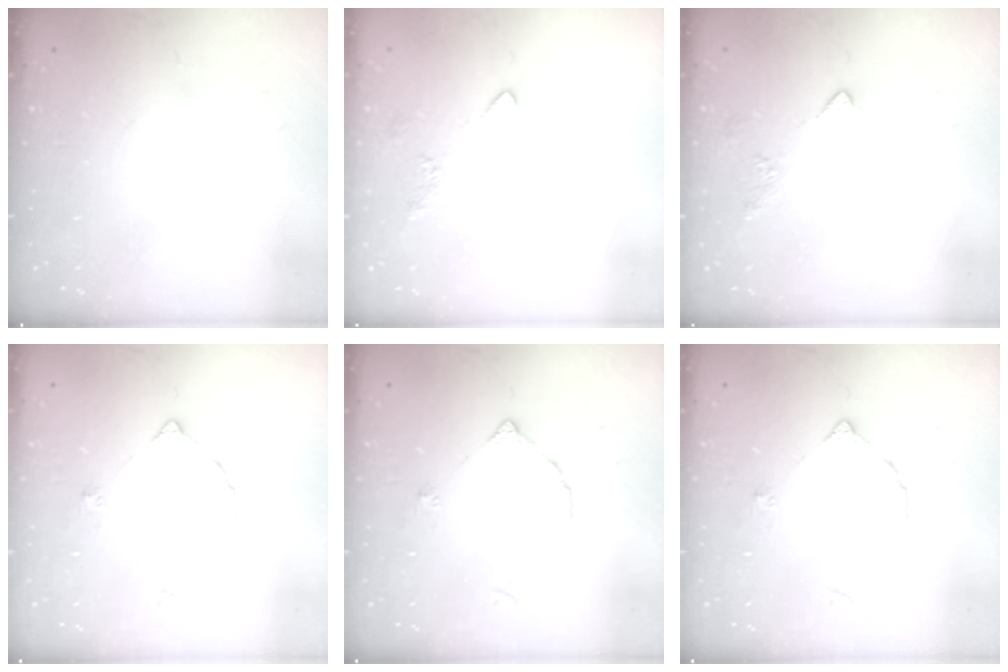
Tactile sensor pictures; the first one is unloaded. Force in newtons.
{"total": 2.9, "press": 2.8, "slide": 0.7}
{"total": 2.9, "press": 2.8, "slide": 0.7}
{"total": 3.0, "press": 3.0, "slide": 0.3}
{"total": 3.0, "press": 3.0, "slide": 0.3}
{"total": 3.0, "press": 3.0, "slide": 0.3}